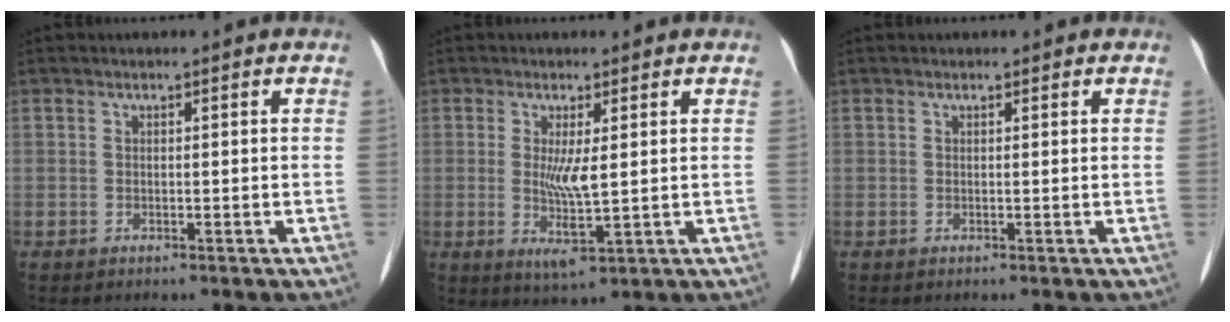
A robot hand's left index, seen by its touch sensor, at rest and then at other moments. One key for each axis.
{"total": 4.8, "fx": 0.4, "fy": 0.7, "fz": 4.7, "tx": -0.092, "ty": -0.013, "tz": 0.011}
{"total": 0.8, "fx": 0.7, "fy": 0.5, "fz": 0.2, "tx": -0.005, "ty": 0.003, "tz": 0.008}